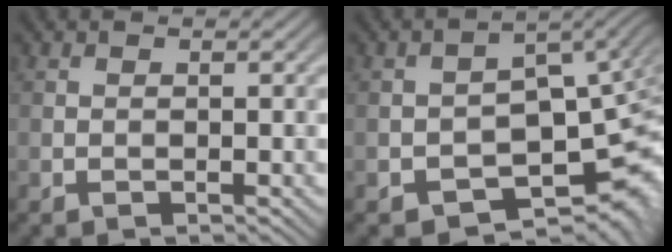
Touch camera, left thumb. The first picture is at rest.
{"total": 9.8, "force": [-4.0, 6.2, 6.5], "torque": [-0.081, -0.035, -0.053]}